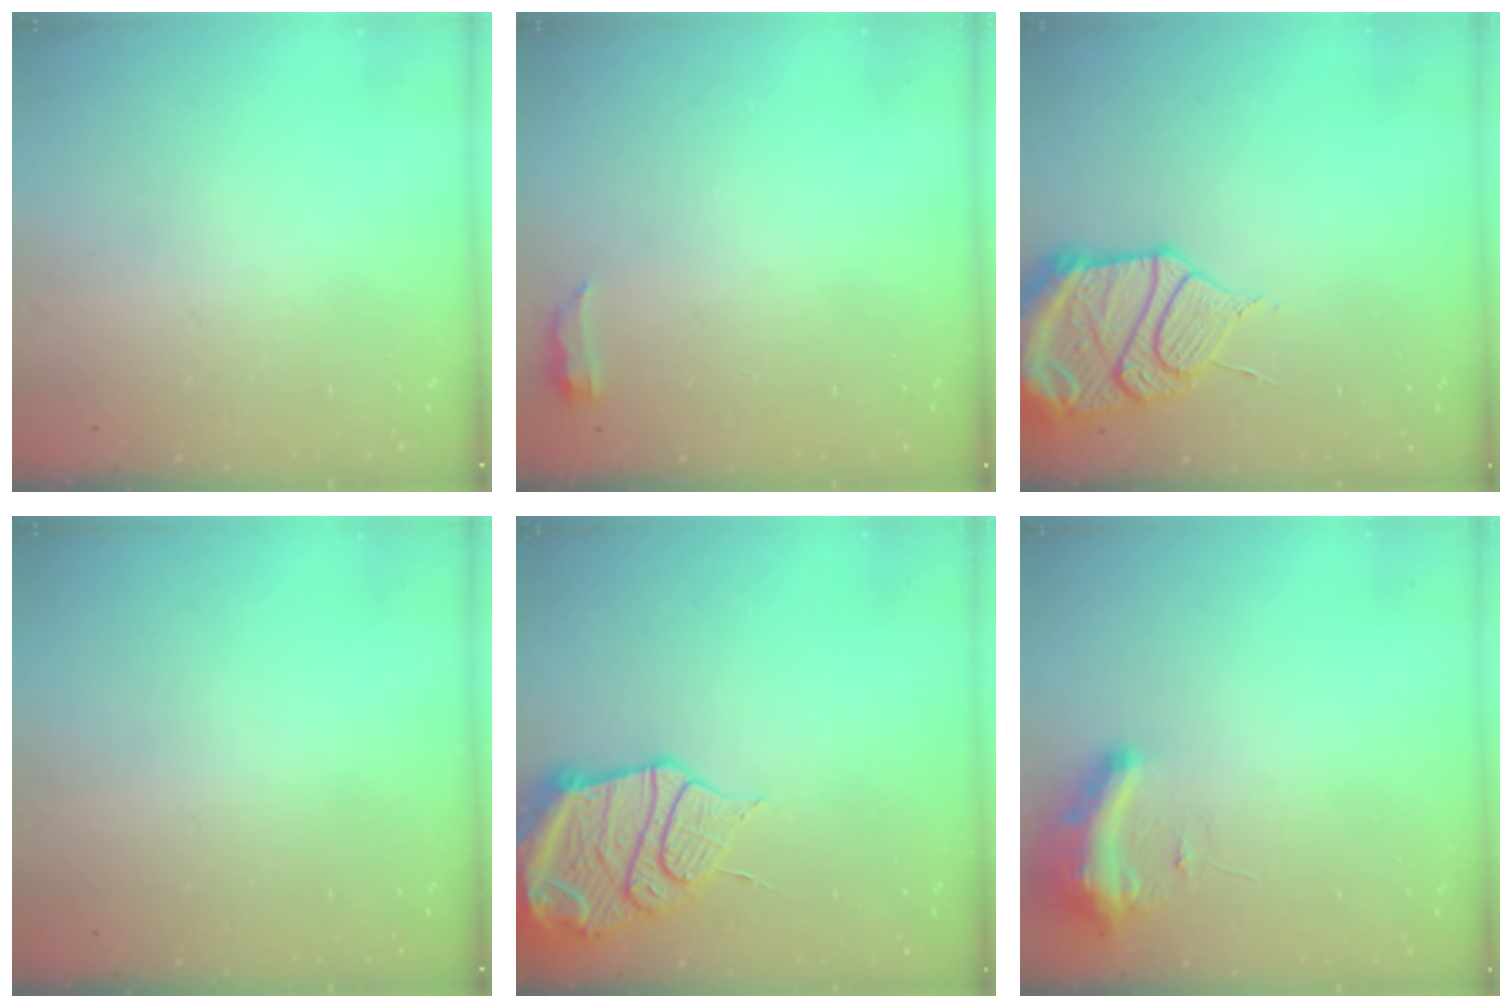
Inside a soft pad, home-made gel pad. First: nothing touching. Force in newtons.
{"total": 4.0, "press": 3.7, "slide": 1.3}
{"total": 16.9, "press": 16.3, "slide": 4.2}
{"total": 0.0}
{"total": 17.2, "press": 17.1, "slide": 1.7}
{"total": 9.4, "press": 9.3, "slide": 1.3}